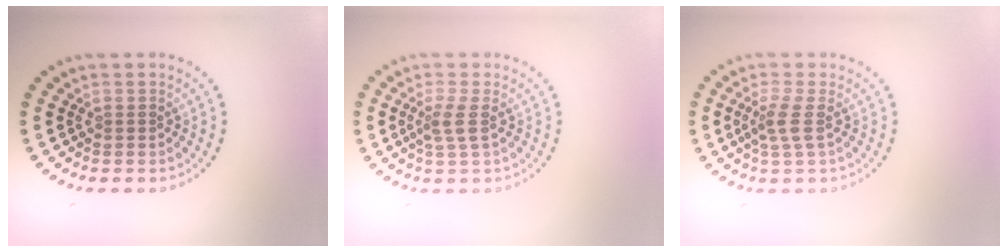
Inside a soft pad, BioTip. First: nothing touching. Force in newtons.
{"total": 1.9, "press": 1.5, "slide": 1.2}
{"total": 2.1, "press": 1.6, "slide": 1.3}